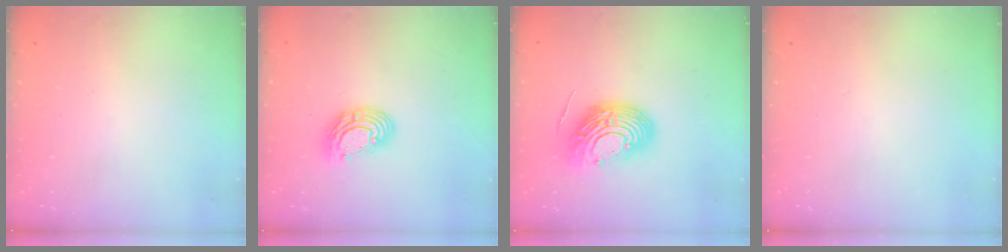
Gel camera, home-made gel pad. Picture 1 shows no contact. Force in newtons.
{"total": 9.5, "press": 9.5, "slide": 0.7}
{"total": 14.4, "press": 14.3, "slide": 2.2}
{"total": 0.0}